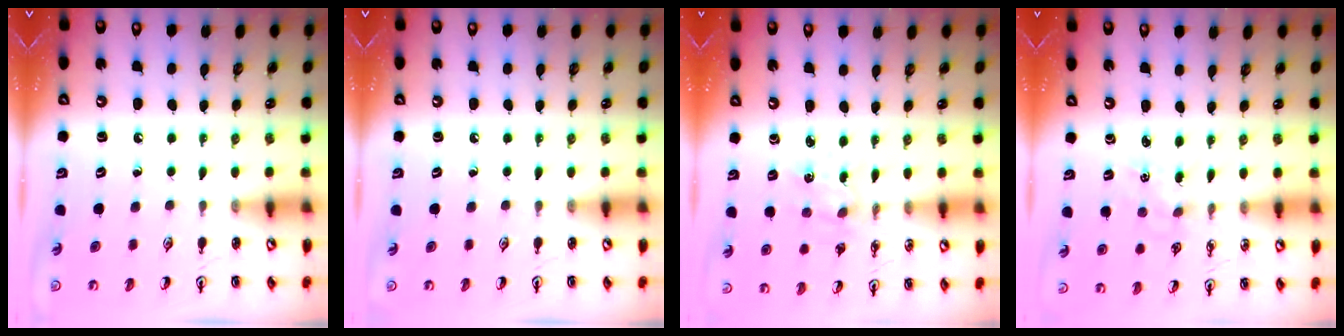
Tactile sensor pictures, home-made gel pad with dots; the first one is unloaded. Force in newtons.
{"total": 0.0}
{"total": 1.9, "press": 1.9, "slide": 0.3}
{"total": 2.6, "press": 2.6, "slide": 0.4}